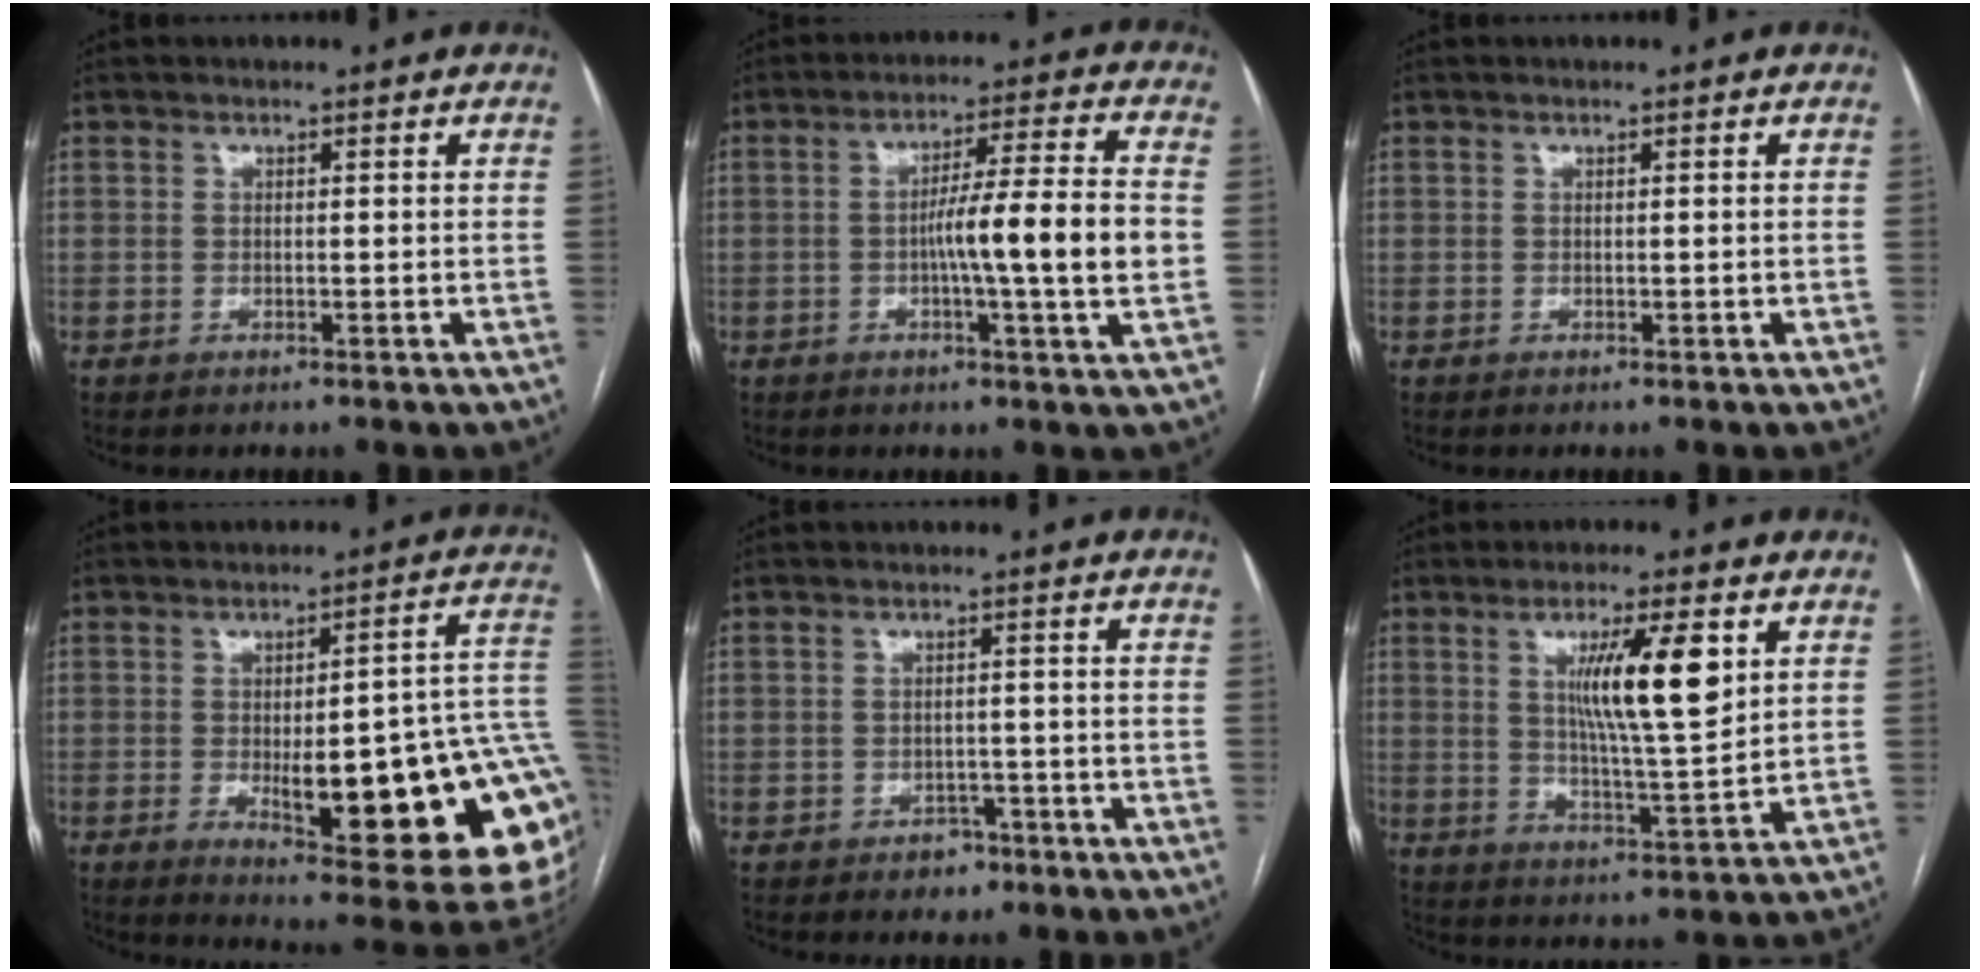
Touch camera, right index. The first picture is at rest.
{"total": 11.4, "force": [-1.2, -0.6, 11.4], "torque": [-0.180, 0.006, -0.025]}
{"total": 0.0}
{"total": 25.5, "force": [-4.2, 5.5, 24.5], "torque": [-0.208, 0.010, -0.039]}
{"total": 2.8, "force": [-1.8, 2.0, 0.8], "torque": [-0.009, 0.008, -0.020]}
{"total": 11.1, "force": [3.7, 1.0, 10.4], "torque": [-0.176, -0.004, 0.063]}